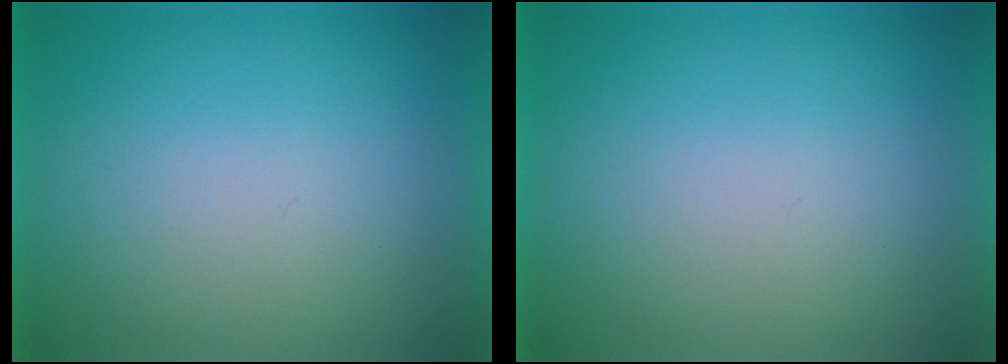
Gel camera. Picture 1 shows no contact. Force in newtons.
{"total": 0.0}